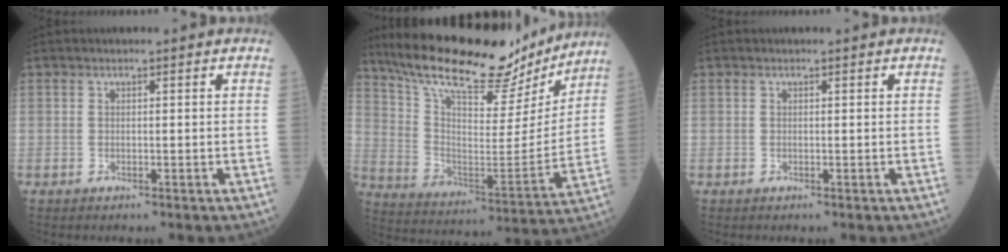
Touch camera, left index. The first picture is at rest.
{"total": 25.3, "force": [21.4, 6.2, 11.9], "torque": [-0.197, -0.004, 0.326]}
{"total": 0.0}